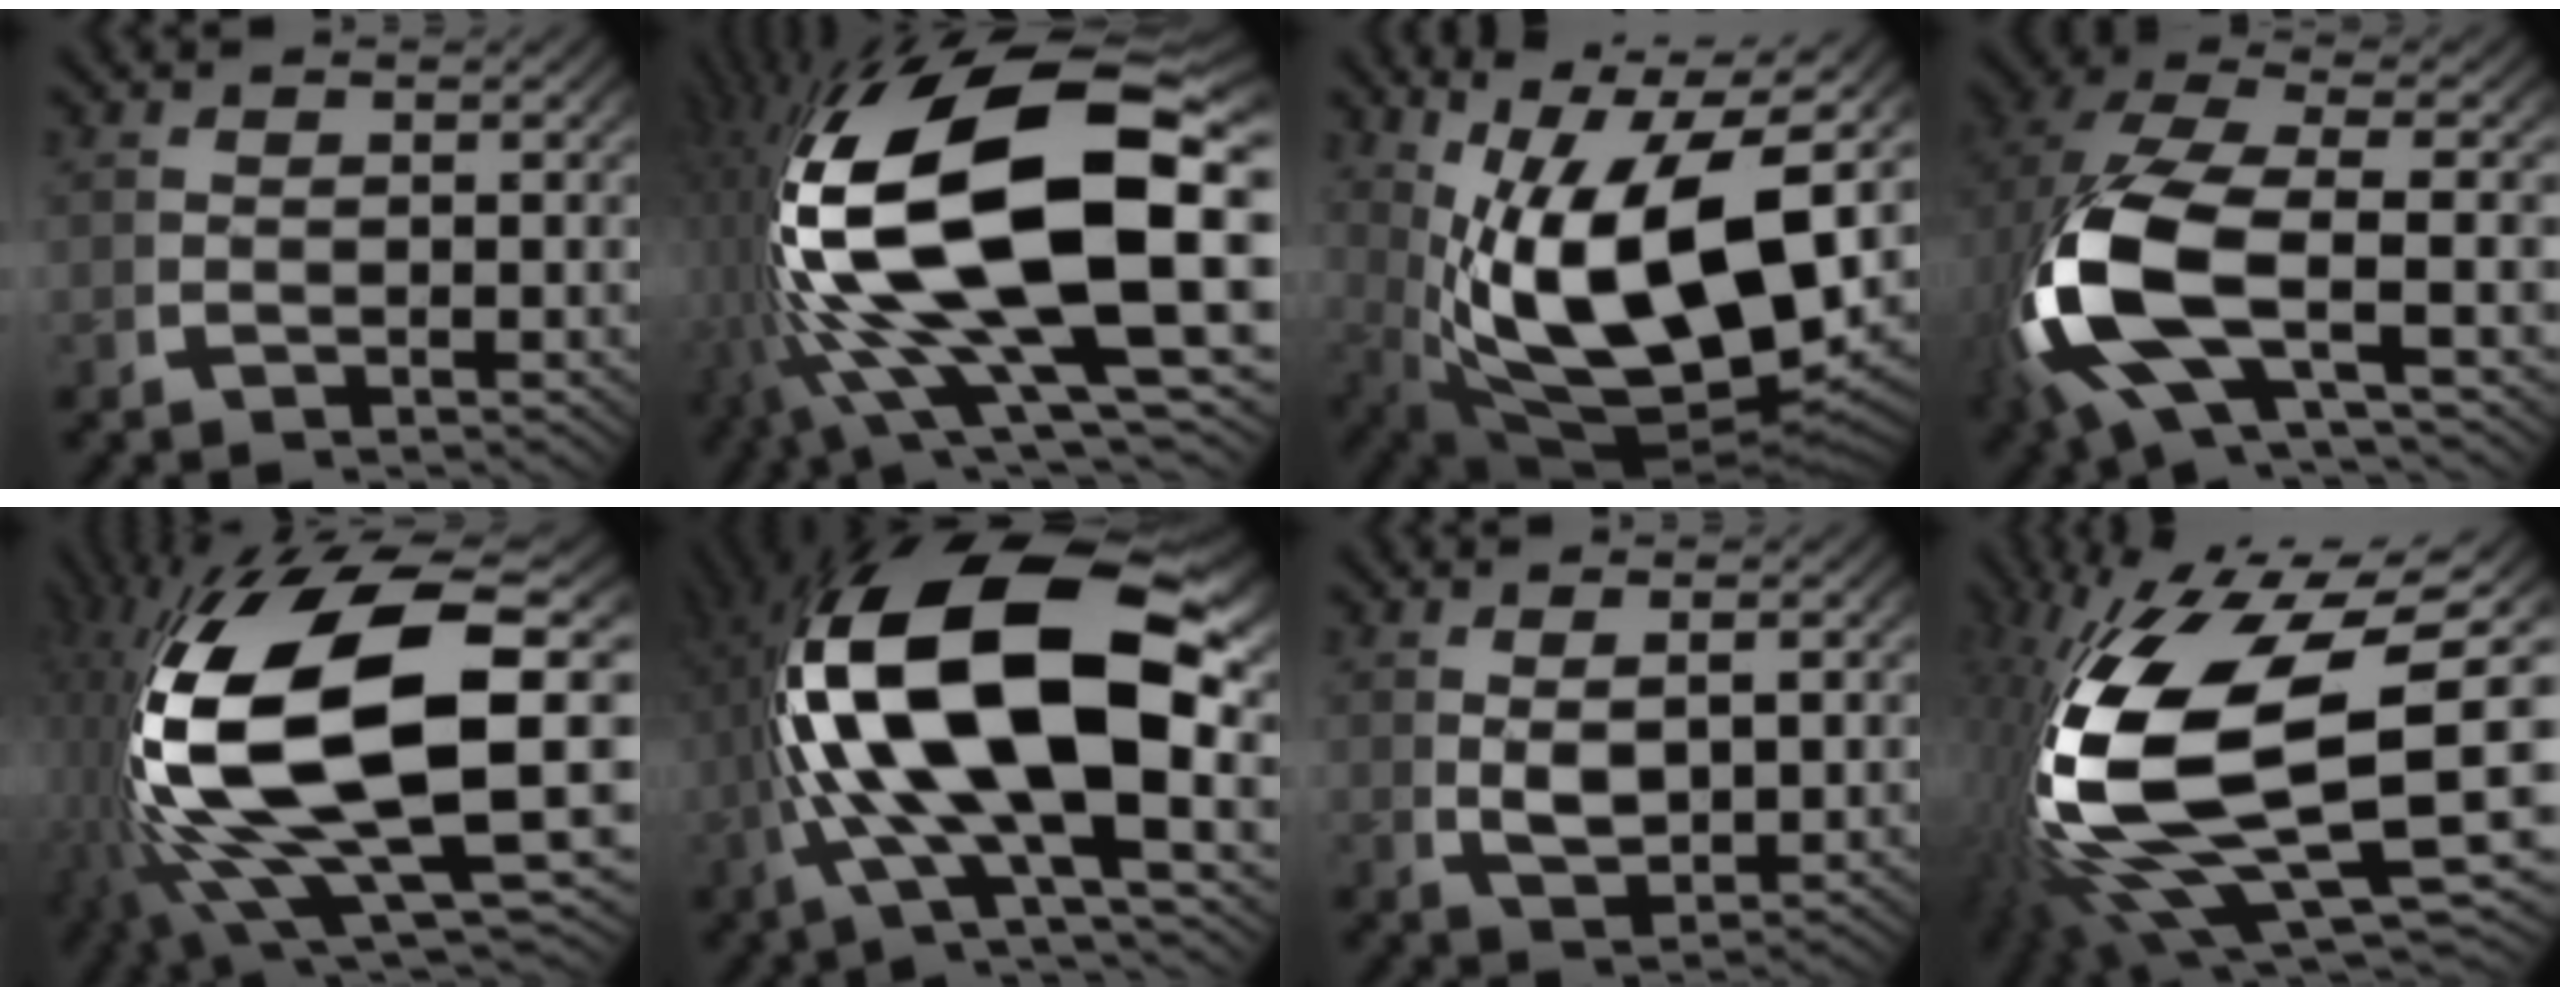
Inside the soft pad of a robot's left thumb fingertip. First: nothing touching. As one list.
[{"total": 25.8, "force": [0.6, 13.4, 22.0], "torque": [-0.447, -0.067, 0.054]}, {"total": 22.3, "force": [0.9, 14.2, 17.1], "torque": [-0.313, -0.051, 0.042]}, {"total": 12.6, "force": [-0.8, 6.3, 10.9], "torque": [-0.286, -0.024, 0.005]}, {"total": 23.5, "force": [0.1, 11.8, 20.3], "torque": [-0.439, -0.050, 0.039]}, {"total": 21.1, "force": [1.7, 9.6, 18.7], "torque": [-0.368, -0.013, 0.036]}, {"total": 3.1, "force": [0.7, 1.5, 2.6], "torque": [-0.054, -0.005, 0.026]}, {"total": 22.0, "force": [-1.2, 11.8, 18.5], "torque": [-0.424, -0.064, 0.026]}]